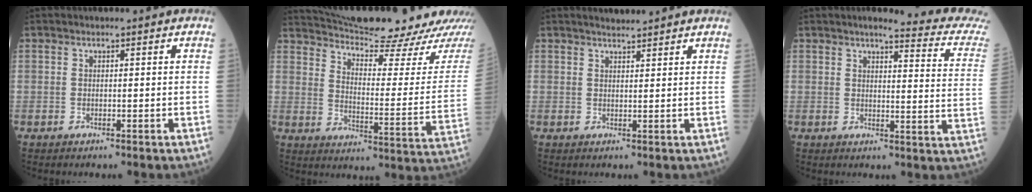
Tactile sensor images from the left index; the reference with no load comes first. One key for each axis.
{"total": 22.6, "fx": 21.0, "fy": 0.4, "fz": 8.3, "tx": -0.125, "ty": -0.068, "tz": 0.287}
{"total": 2.6, "fx": 2.5, "fy": 0.1, "fz": 0.7, "tx": -0.012, "ty": 0.013, "tz": 0.041}
{"total": 12.7, "fx": 12.0, "fy": -0.2, "fz": 4.1, "tx": -0.035, "ty": -0.068, "tz": 0.113}